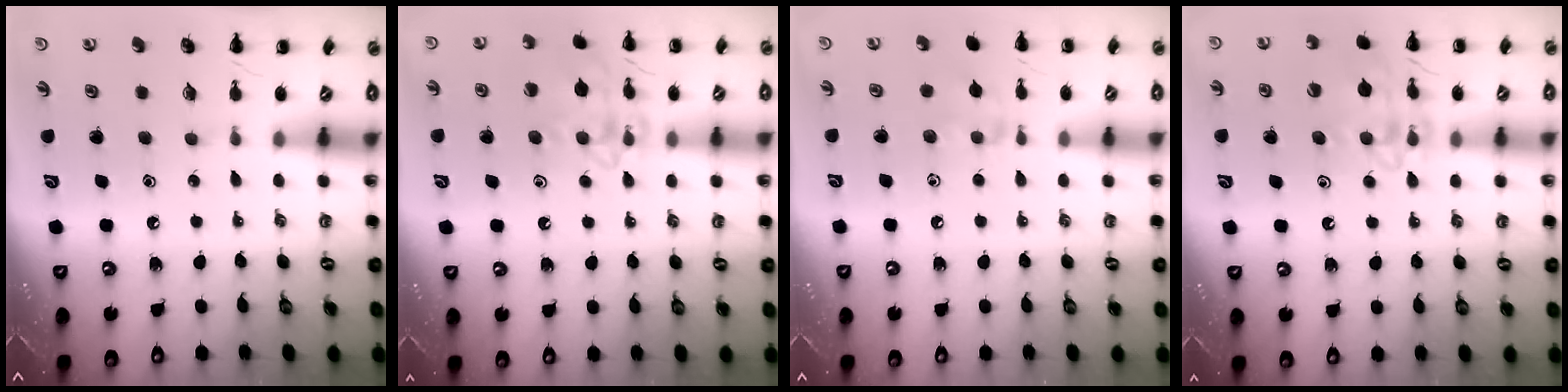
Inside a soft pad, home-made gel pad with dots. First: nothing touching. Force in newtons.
{"total": 13.5, "press": 13.5, "slide": 0.7}
{"total": 4.4, "press": 4.2, "slide": 1.4}
{"total": 14.2, "press": 14.2, "slide": 1.2}